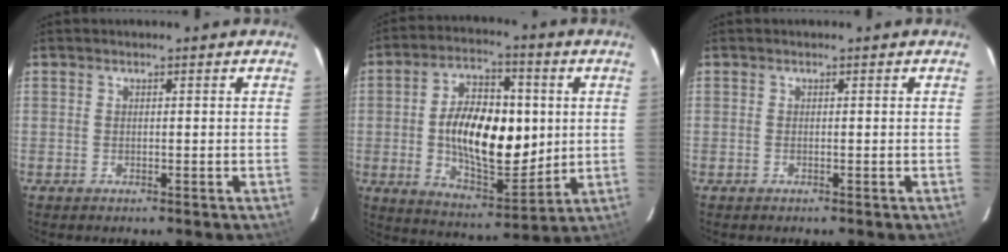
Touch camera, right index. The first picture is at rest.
{"total": 18.0, "force": [0.7, 9.4, 15.3], "torque": [-0.260, 0.009, 0.023]}
{"total": 0.0}